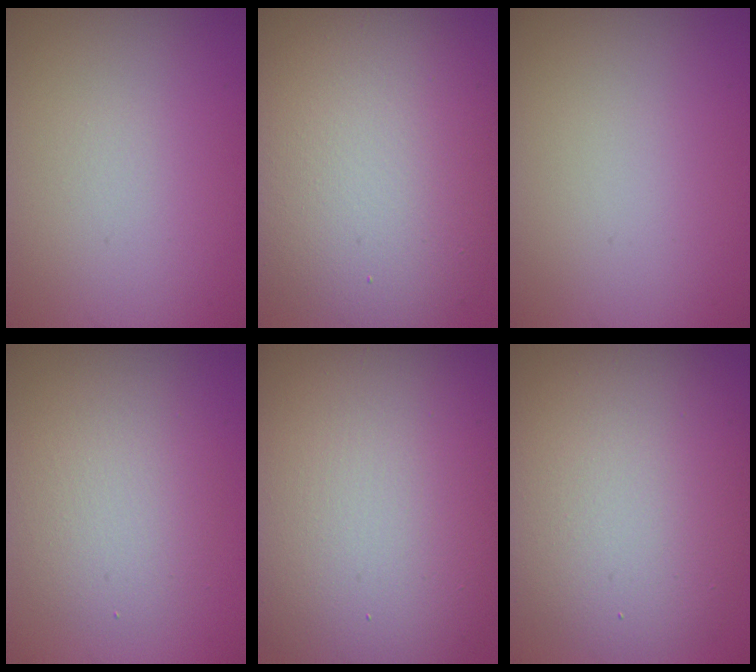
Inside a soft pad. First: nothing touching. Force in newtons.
{"total": 12.1, "press": 12.1, "slide": 1.1}
{"total": 0.0}
{"total": 3.9, "press": 3.9, "slide": 0.5}
{"total": 18.0, "press": 18.0, "slide": 0.9}
{"total": 10.5, "press": 10.5, "slide": 0.8}